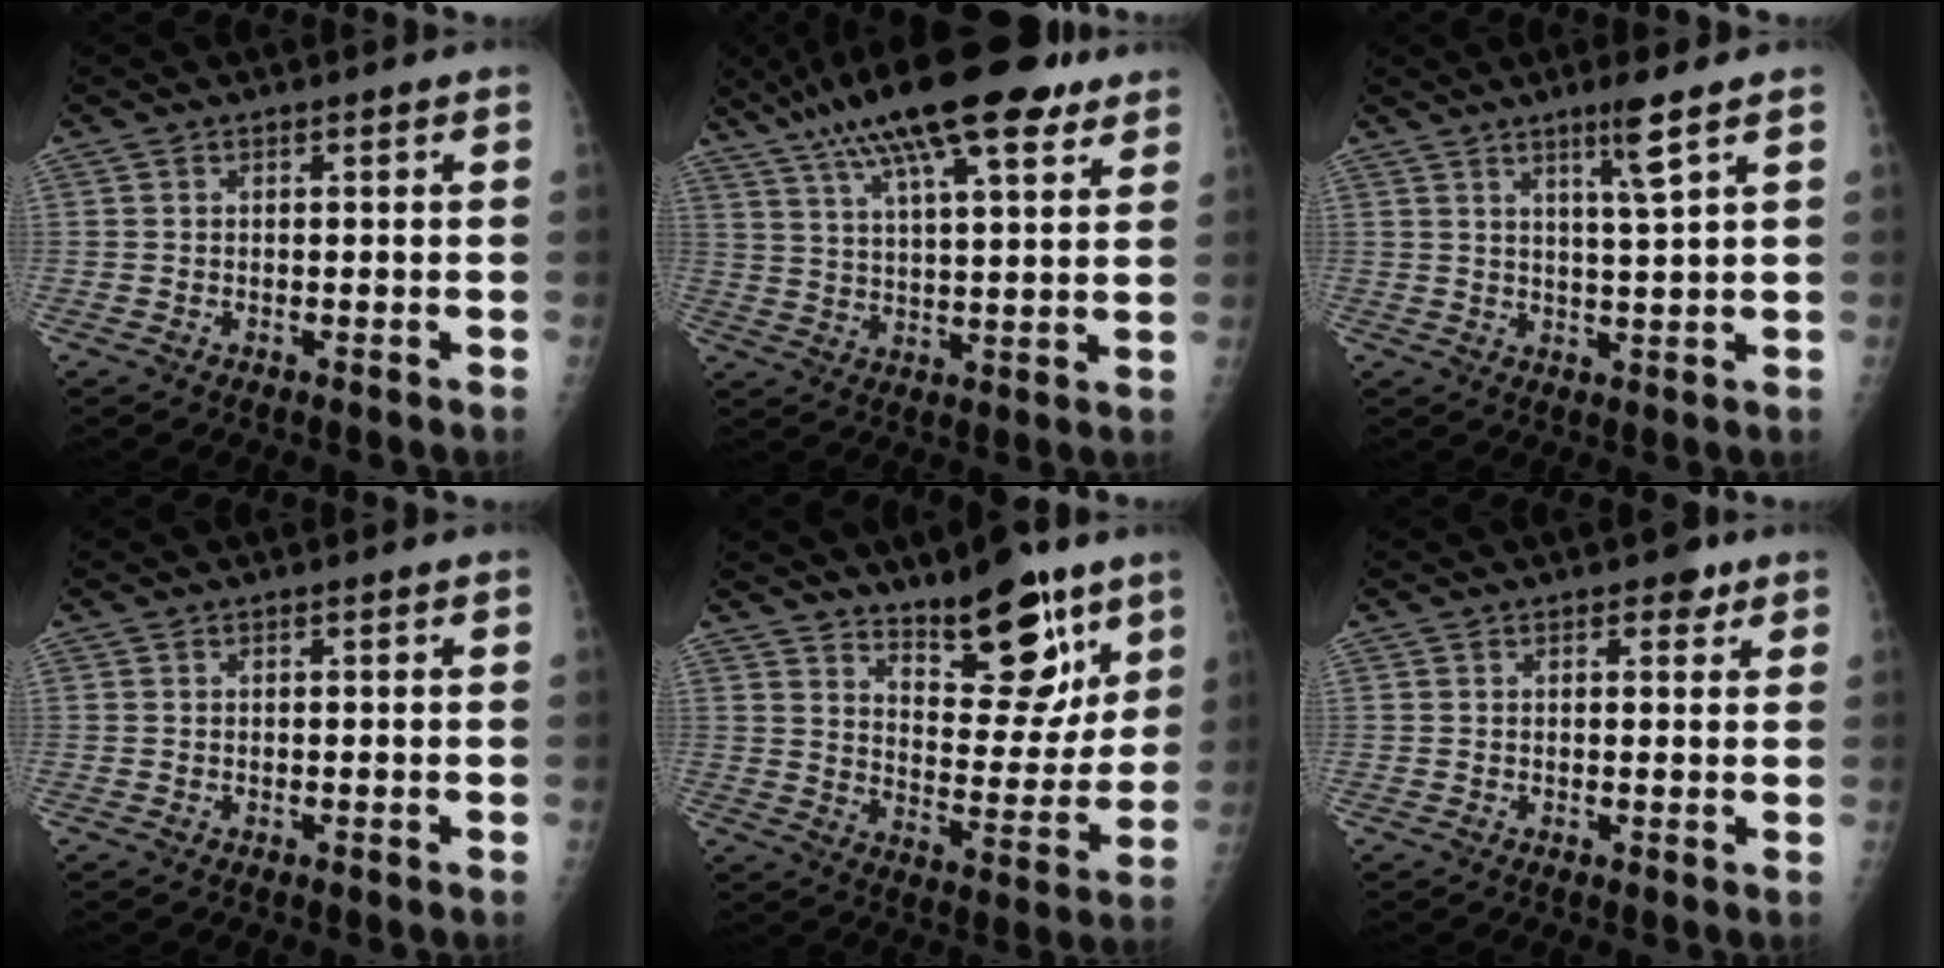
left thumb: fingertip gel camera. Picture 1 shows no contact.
{"total": 20.4, "force": [12.7, 5.7, 14.9], "torque": [-0.244, -0.009, 0.206]}
{"total": 5.7, "force": [3.4, -0.6, 4.5], "torque": [-0.081, -0.028, 0.062]}
{"total": 0.0}
{"total": 16.3, "force": [10.9, 6.2, 10.3], "torque": [-0.095, -0.080, 0.175]}
{"total": 2.8, "force": [1.6, 1.5, 1.8], "torque": [-0.010, -0.004, 0.019]}